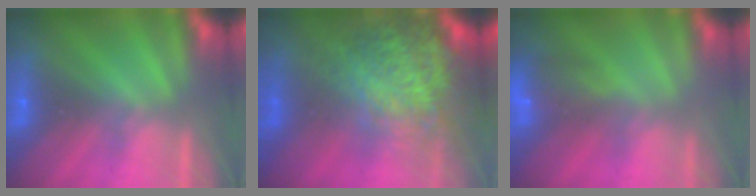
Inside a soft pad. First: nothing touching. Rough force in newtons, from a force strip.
{"total": 9.8}
{"total": 7.1}